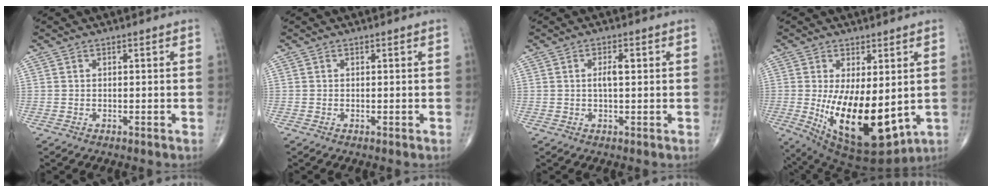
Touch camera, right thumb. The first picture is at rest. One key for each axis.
{"total": 0.0}
{"total": 2.8, "fx": 0.6, "fy": 0.9, "fz": 2.6, "tx": -0.047, "ty": 0.004, "tz": 0.009}
{"total": 17.0, "fx": -1.6, "fy": 7.7, "fz": 15.1, "tx": -0.249, "ty": -0.034, "tz": 0.002}